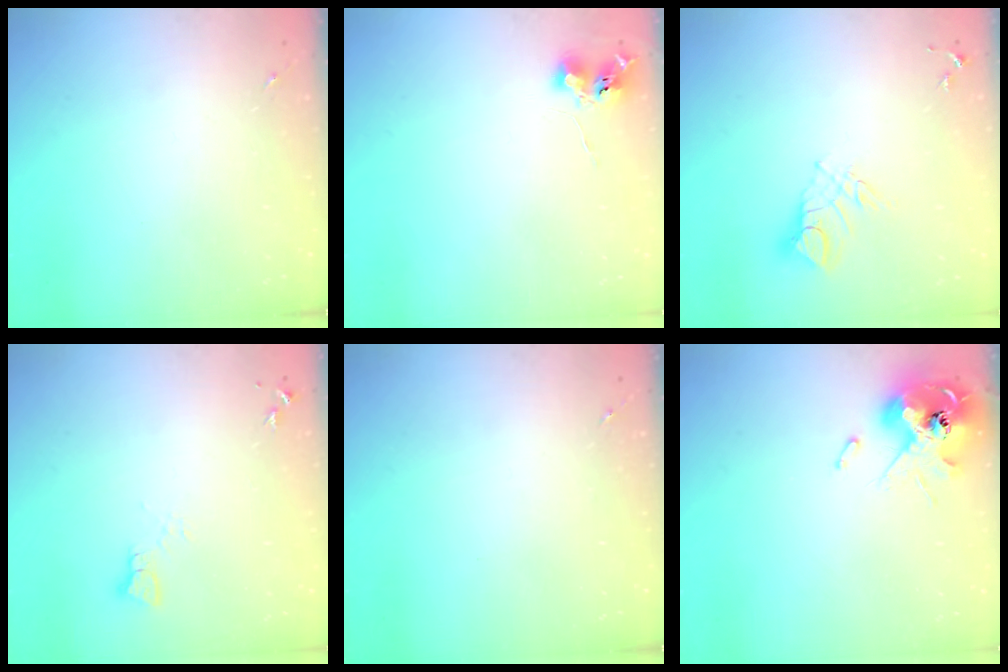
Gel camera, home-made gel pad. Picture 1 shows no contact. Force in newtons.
{"total": 6.2, "press": 6.1, "slide": 0.8}
{"total": 9.4, "press": 9.4, "slide": 0.9}
{"total": 2.2, "press": 2.2, "slide": 0.2}
{"total": 0.0}
{"total": 13.1, "press": 13.0, "slide": 1.6}